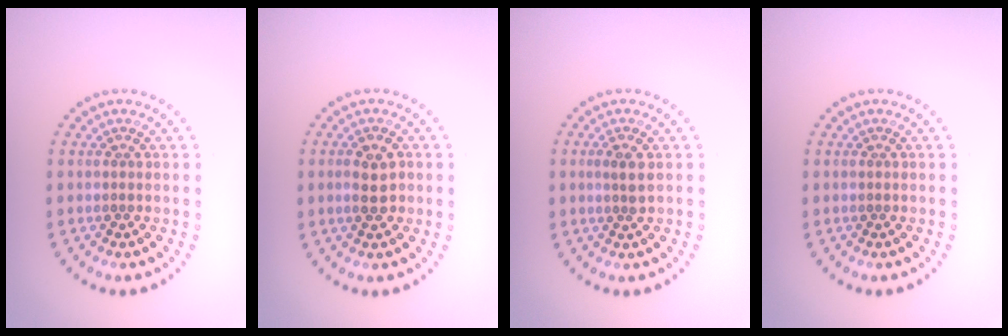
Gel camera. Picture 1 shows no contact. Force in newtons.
{"total": 2.6, "press": 2.6, "slide": 0.2}
{"total": 1.6, "press": 1.5, "slide": 0.6}
{"total": 0.0}